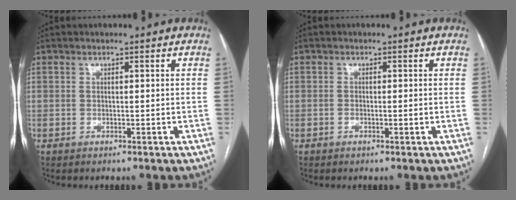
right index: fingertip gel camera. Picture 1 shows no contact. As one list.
[{"total": 0.8, "force": [-0.2, 0.2, 0.8], "torque": [-0.012, 0.004, -0.001]}]